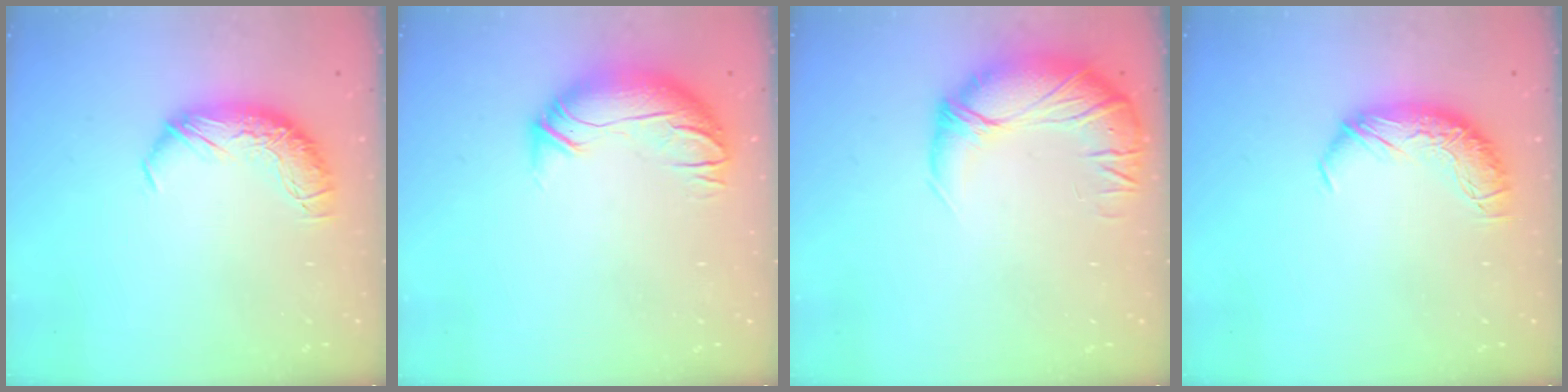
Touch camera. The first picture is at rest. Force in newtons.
{"total": 3.0, "press": 1.0, "slide": 2.8}
{"total": 2.5, "press": 0.4, "slide": 2.5}
{"total": 0.0}